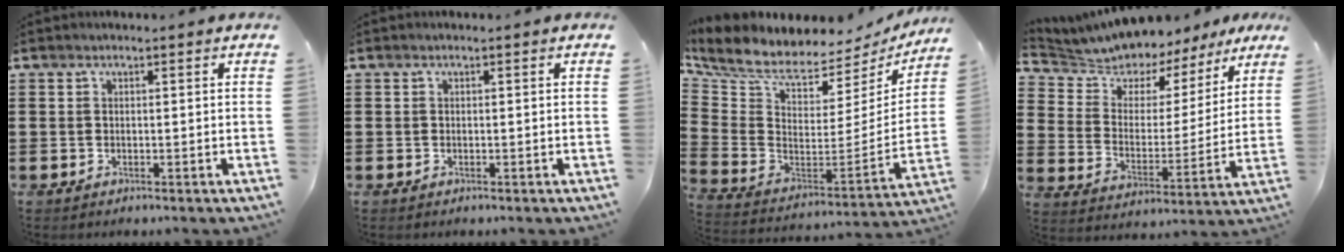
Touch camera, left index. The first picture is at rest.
{"total": 0.0}
{"total": 6.2, "force": [5.4, 1.7, 2.6], "torque": [-0.085, -0.055, 0.088]}
{"total": 6.3, "force": [6.1, 1.6, -0.1], "torque": [-0.041, -0.050, 0.106]}